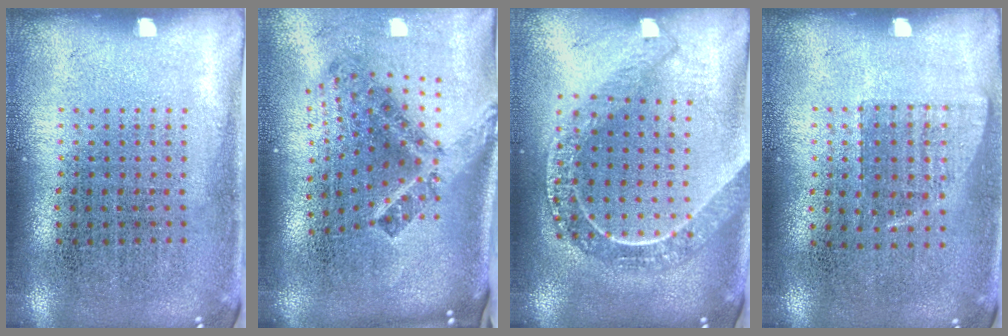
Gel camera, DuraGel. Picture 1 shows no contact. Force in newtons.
{"total": 2.8, "press": 1.7, "slide": 2.2}
{"total": 2.3, "press": 1.9, "slide": 1.2}
{"total": 0.6, "press": 0.6, "slide": 0.1}